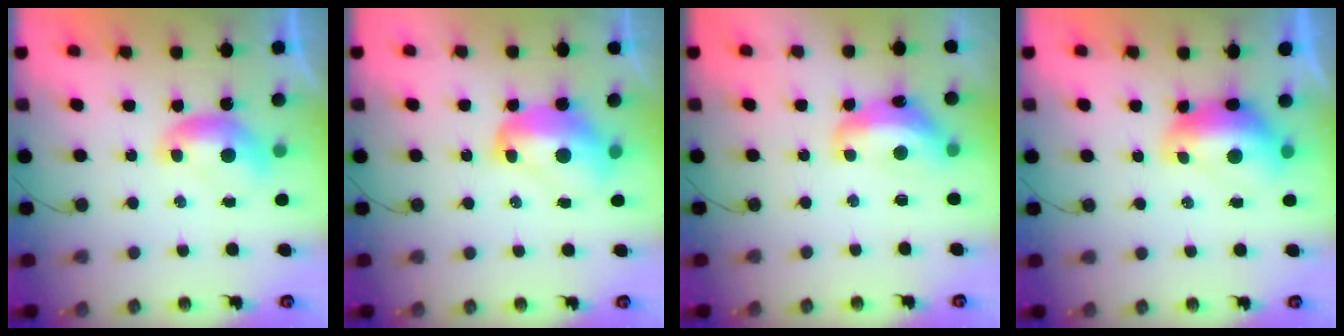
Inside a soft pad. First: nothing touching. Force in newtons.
{"total": 4.4, "press": 4.4, "slide": 0.5}
{"total": 5.6, "press": 5.5, "slide": 0.9}
{"total": 2.8, "press": 2.7, "slide": 0.7}